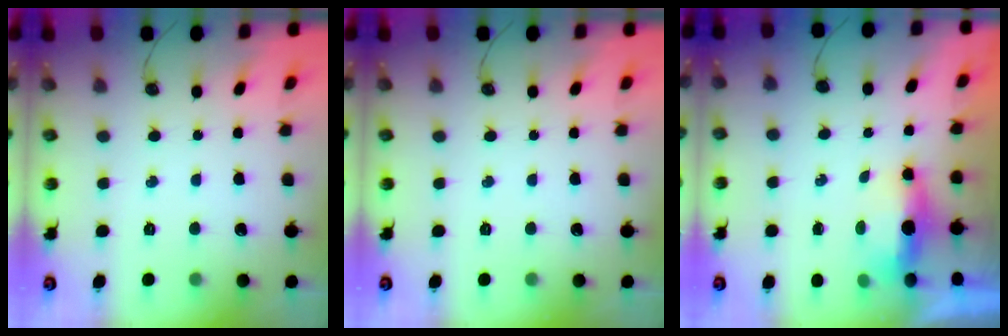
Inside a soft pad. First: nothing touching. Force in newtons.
{"total": 0.0}
{"total": 5.1, "press": 5.0, "slide": 1.1}